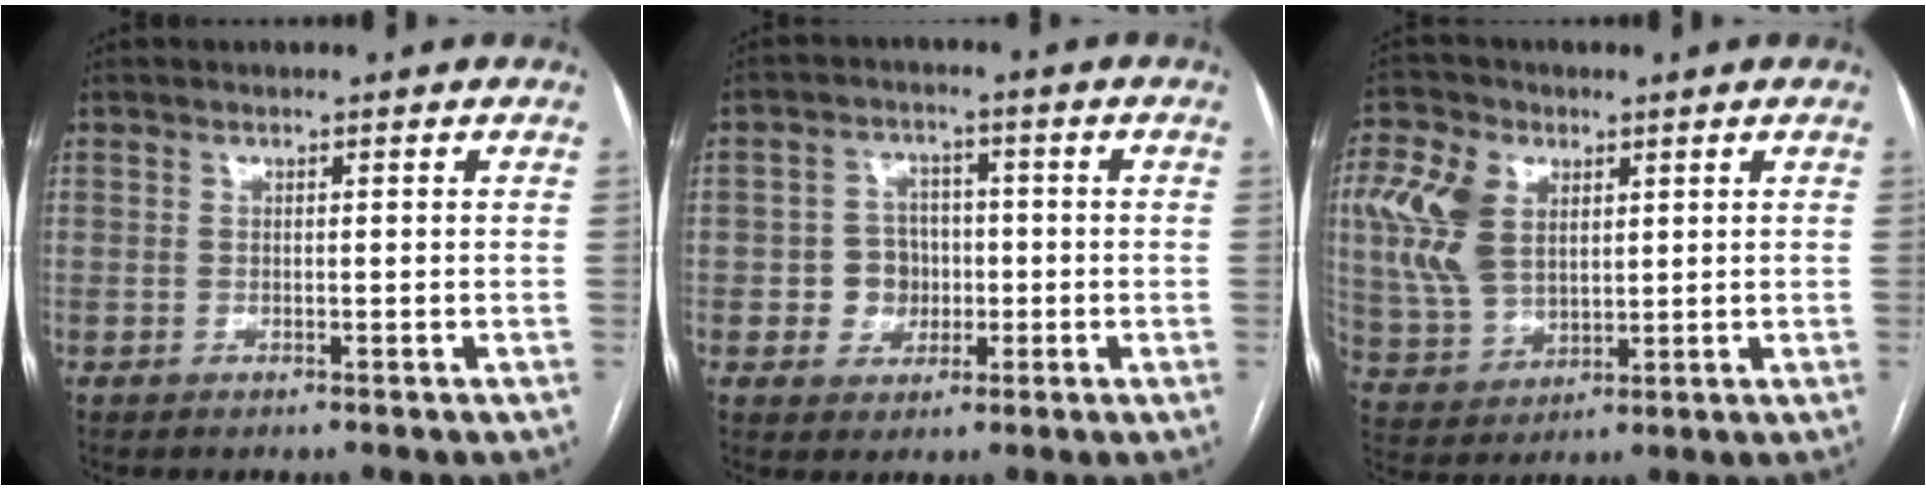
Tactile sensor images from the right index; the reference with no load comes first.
{"total": 5.3, "force": [-0.8, 4.9, 1.7], "torque": [-0.028, 0.016, -0.007]}
{"total": 11.5, "force": [3.5, 7.7, 7.9], "torque": [-0.191, 0.023, 0.077]}